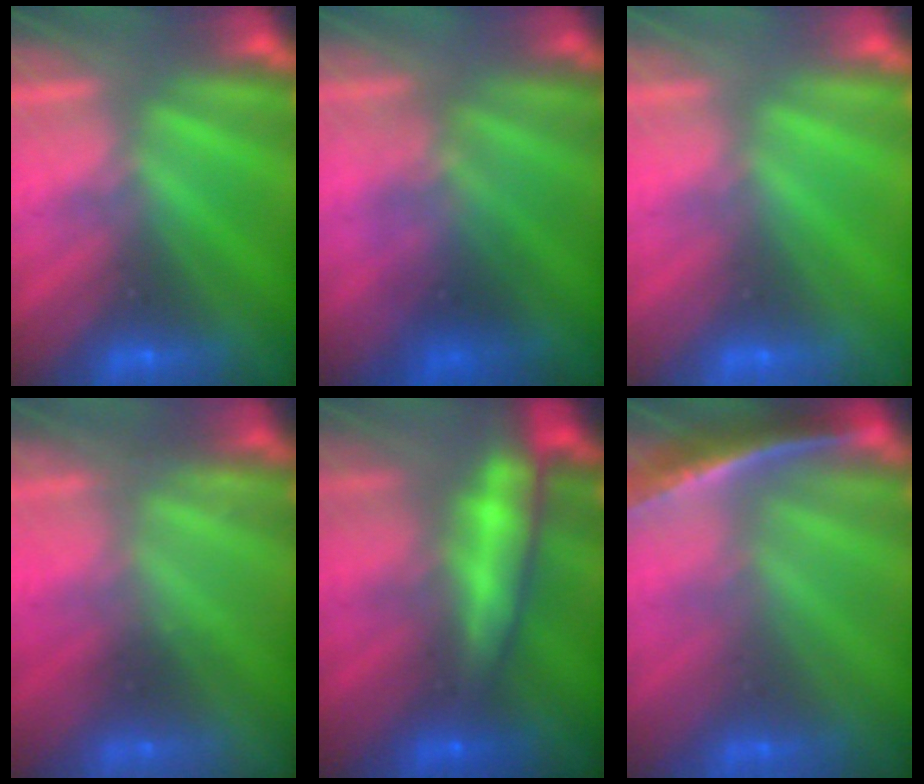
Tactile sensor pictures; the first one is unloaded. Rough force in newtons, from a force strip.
{"total": 1.5}
{"total": 1.4}
{"total": 2.3}
{"total": 5.8}
{"total": 1.2}